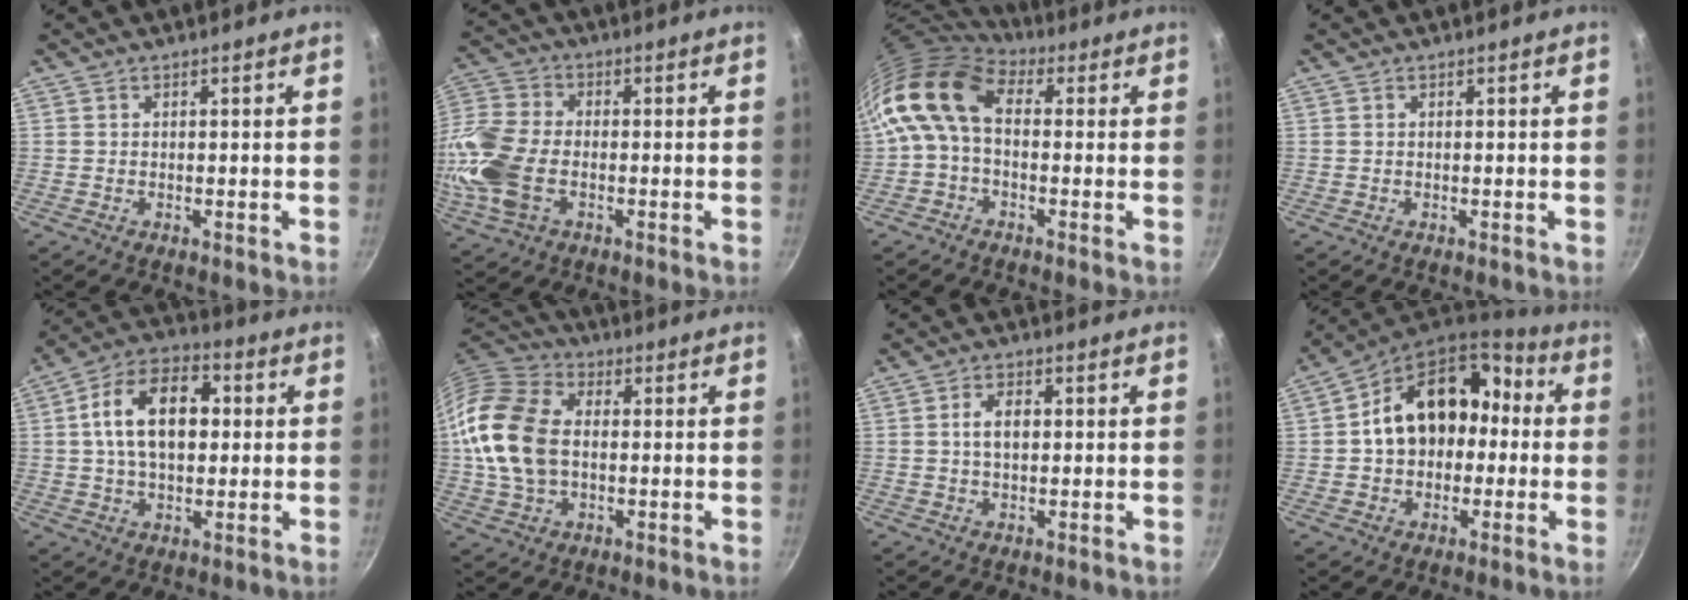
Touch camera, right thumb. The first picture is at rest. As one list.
[{"total": 15.1, "force": [-3.3, 9.7, 11.1], "torque": [-0.242, 0.020, -0.076]}, {"total": 11.2, "force": [0.8, 7.2, 8.5], "torque": [-0.154, 0.024, -0.005]}, {"total": 0.0}, {"total": 15.4, "force": [2.1, 9.7, 11.8], "torque": [-0.169, 0.024, 0.019]}, {"total": 16.6, "force": [0.2, 11.4, 12.0], "torque": [-0.224, 0.023, -0.006]}, {"total": 4.2, "force": [0.4, 2.6, 3.3], "torque": [-0.046, 0.010, 0.004]}, {"total": 18.3, "force": [1.0, 13.8, 12.0], "torque": [-0.164, 0.057, 0.007]}]